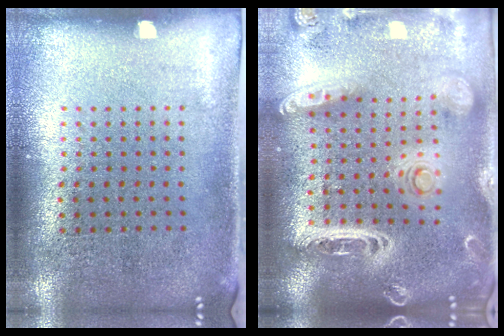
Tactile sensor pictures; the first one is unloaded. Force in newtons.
{"total": 3.1, "press": 2.6, "slide": 1.6}